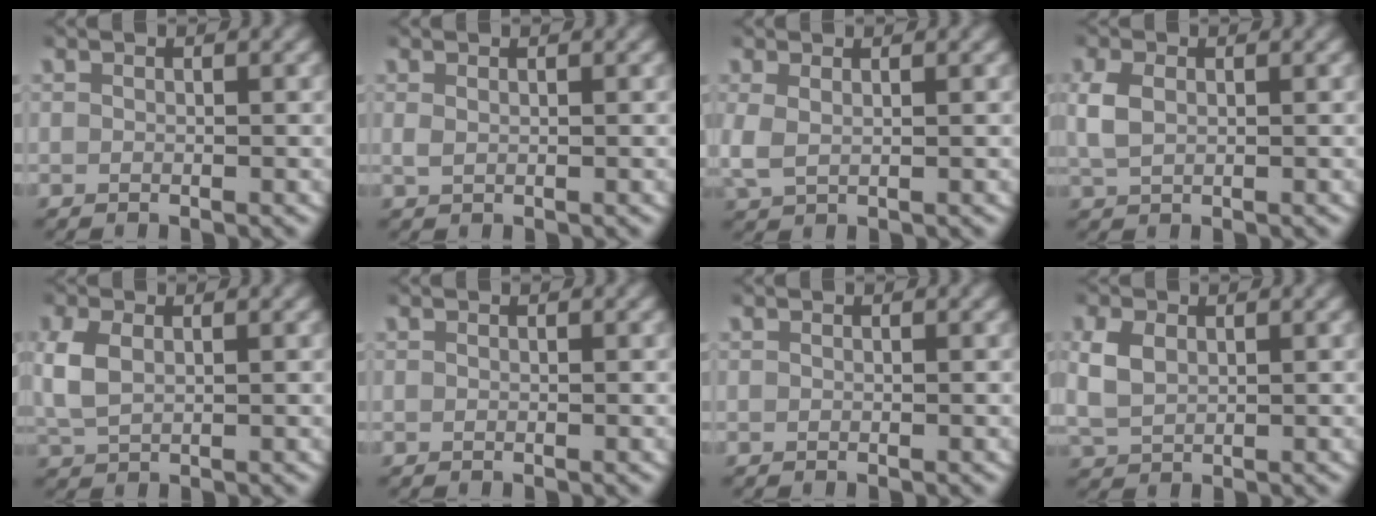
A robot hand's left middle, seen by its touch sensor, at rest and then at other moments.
{"total": 0.7, "force": [0.3, 0.4, 0.5], "torque": [-0.014, -0.002, 0.011]}
{"total": 2.7, "force": [0.4, 2.1, 1.7], "torque": [-0.057, -0.008, 0.015]}
{"total": 2.8, "force": [0.4, 2.0, 1.9], "torque": [-0.052, -0.002, 0.014]}
{"total": 3.7, "force": [0.5, 2.8, 2.4], "torque": [-0.073, -0.006, 0.016]}
{"total": 0.0}
{"total": 0.0}
{"total": 3.9, "force": [0.7, 3.3, 2.0], "torque": [-0.060, -0.003, 0.019]}